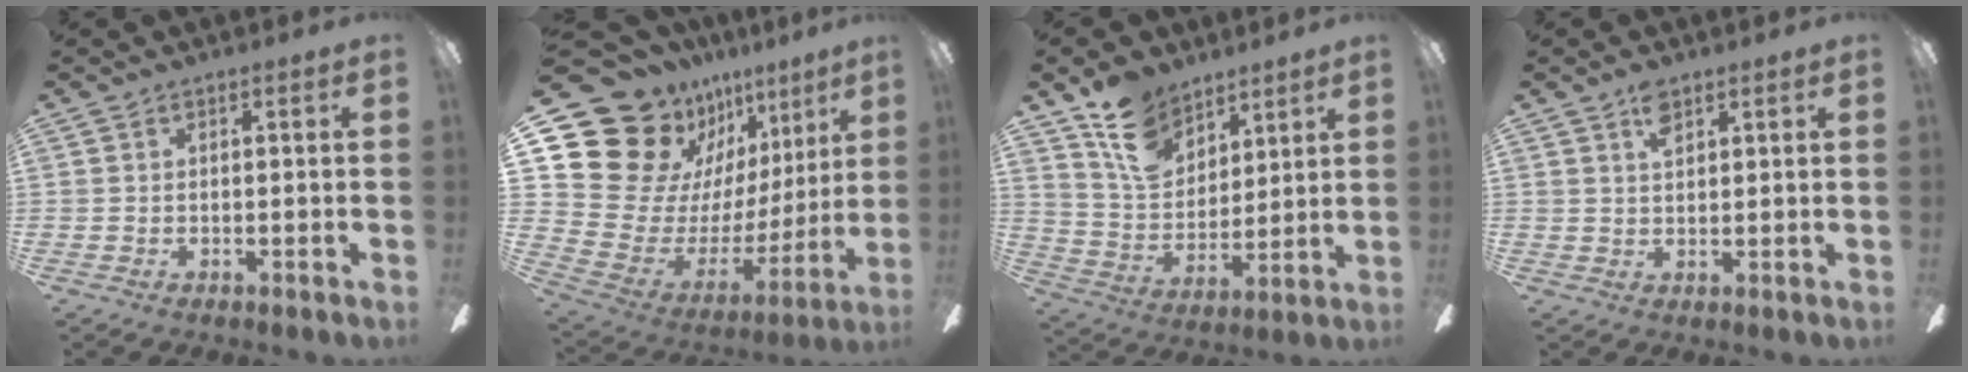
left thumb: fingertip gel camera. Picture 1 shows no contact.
{"total": 18.7, "force": [13.1, 11.6, 6.6], "torque": [-0.134, -0.110, 0.258]}
{"total": 14.2, "force": [9.6, 9.2, 5.1], "torque": [-0.100, -0.046, 0.190]}
{"total": 3.9, "force": [2.5, 2.0, 2.3], "torque": [-0.035, -0.004, 0.042]}